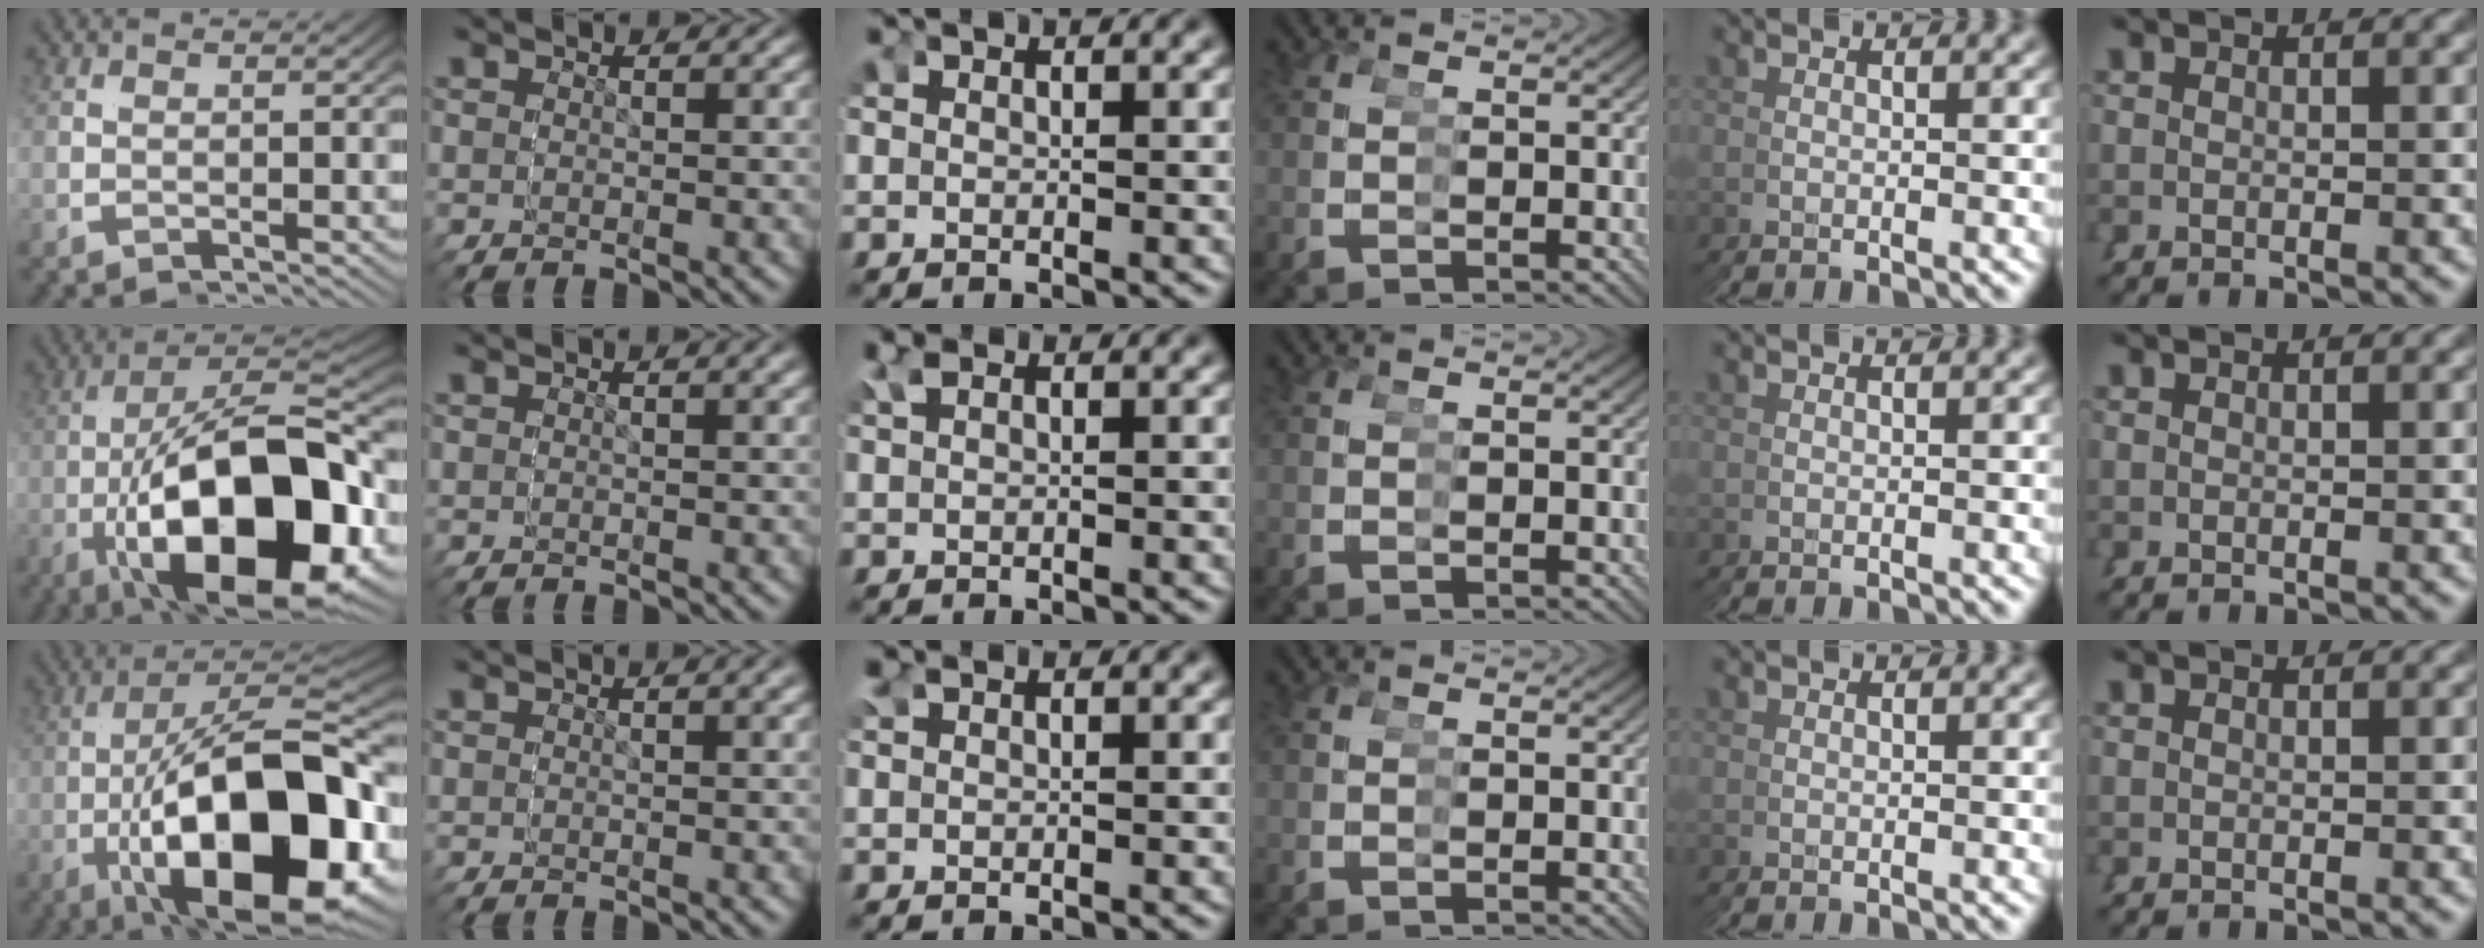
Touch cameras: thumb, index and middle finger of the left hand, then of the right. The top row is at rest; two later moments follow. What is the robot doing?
{"motion": "grasp_and_lifting", "object": "screwdriver"}